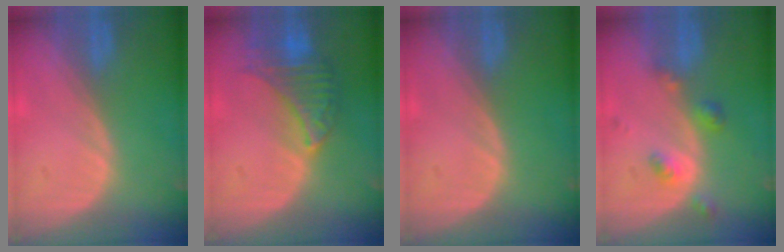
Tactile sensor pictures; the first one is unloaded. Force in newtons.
{"total": 6.9, "press": 6.8, "slide": 1.2}
{"total": 0.0}
{"total": 4.4, "press": 4.0, "slide": 2.0}